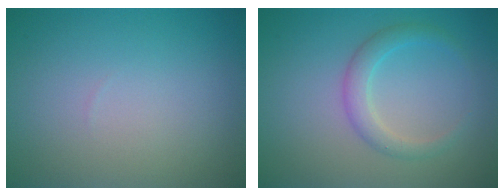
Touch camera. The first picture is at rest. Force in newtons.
{"total": 2.3, "press": 2.3, "slide": 0.1}